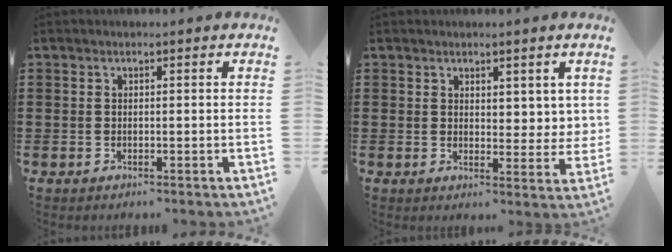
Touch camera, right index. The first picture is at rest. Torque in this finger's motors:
{"motor_torque": [-0.10, 0.12, 0.04, 0.00]}